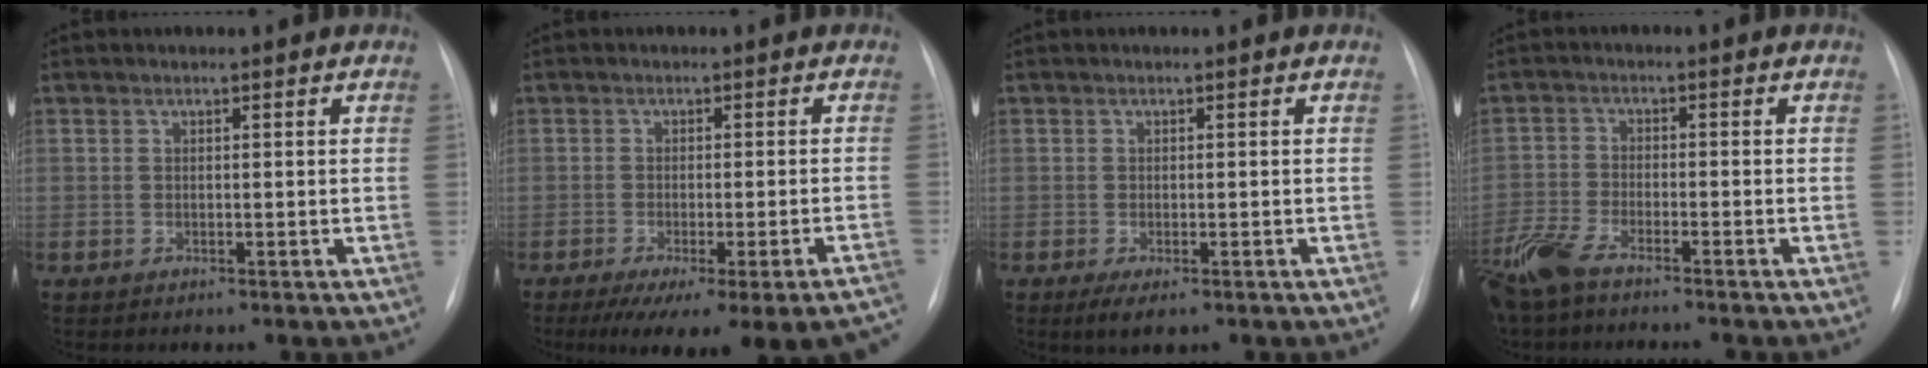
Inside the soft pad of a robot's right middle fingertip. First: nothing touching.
{"total": 17.9, "force": [-15.2, 1.4, 9.3], "torque": [-0.069, -0.022, -0.188]}
{"total": 2.6, "force": [-1.5, 0.8, 2.0], "torque": [-0.031, -0.004, -0.021]}
{"total": 7.5, "force": [-6.0, 1.5, 4.2], "torque": [-0.096, -0.017, -0.118]}